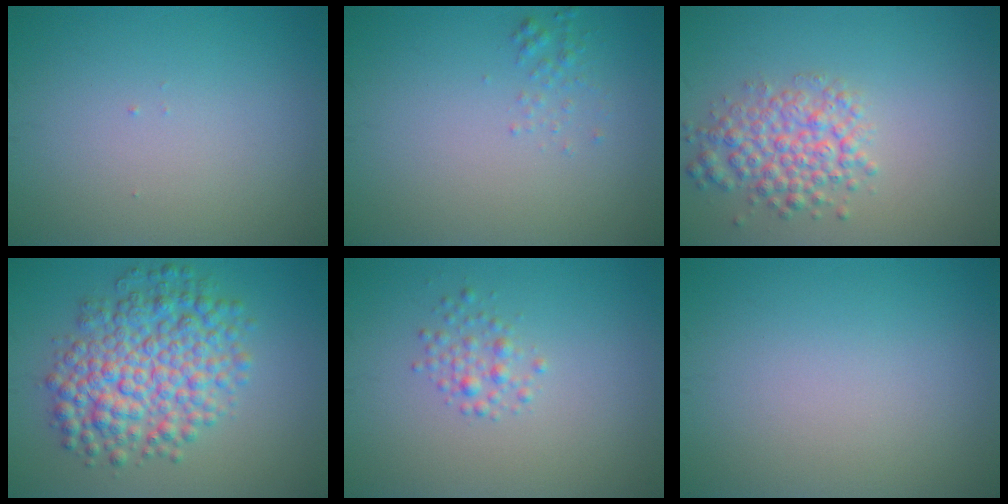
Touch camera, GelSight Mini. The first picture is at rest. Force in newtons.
{"total": 1.0, "press": 1.0, "slide": 0.0}
{"total": 4.0, "press": 4.0, "slide": 0.2}
{"total": 7.7, "press": 7.7, "slide": 0.1}
{"total": 1.6, "press": 1.6, "slide": 0.1}
{"total": 0.0}